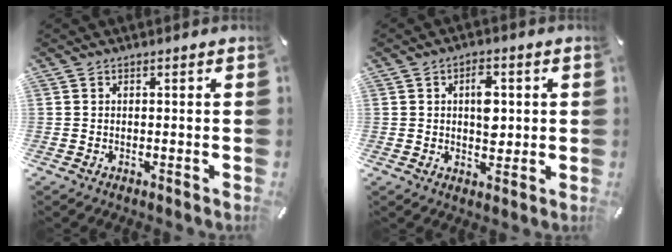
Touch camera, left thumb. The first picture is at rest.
{"total": 6.5, "force": [0.9, 4.1, 4.9], "torque": [-0.057, -0.005, 0.009]}